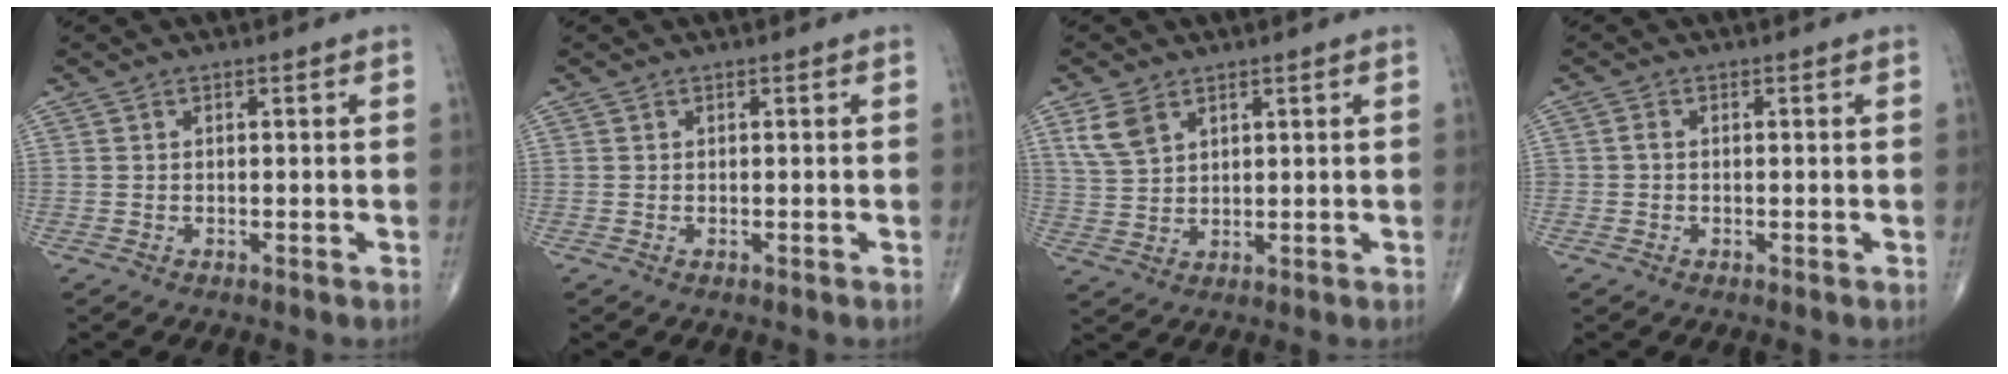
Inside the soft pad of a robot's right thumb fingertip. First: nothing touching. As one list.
[{"total": 0.0}, {"total": 5.5, "force": [3.1, 3.3, 3.2], "torque": [-0.058, -0.008, 0.069]}, {"total": 0.8, "force": [-0.2, 0.6, 0.4], "torque": [-0.002, 0.002, -0.008]}]